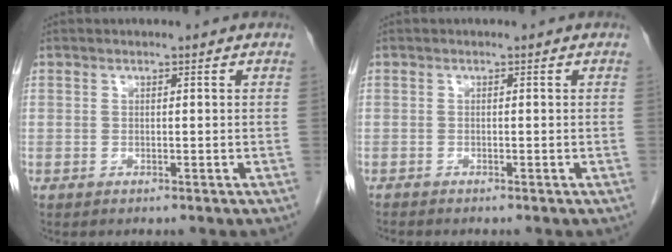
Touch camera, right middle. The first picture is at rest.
{"total": 0.8, "force": [-0.8, 0.0, 0.1], "torque": [-0.008, -0.002, -0.017]}